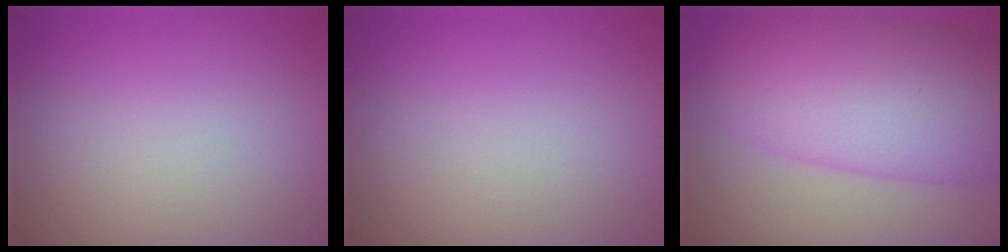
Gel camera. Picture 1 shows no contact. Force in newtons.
{"total": 0.0}
{"total": 10.9, "press": 10.9, "slide": 0.3}